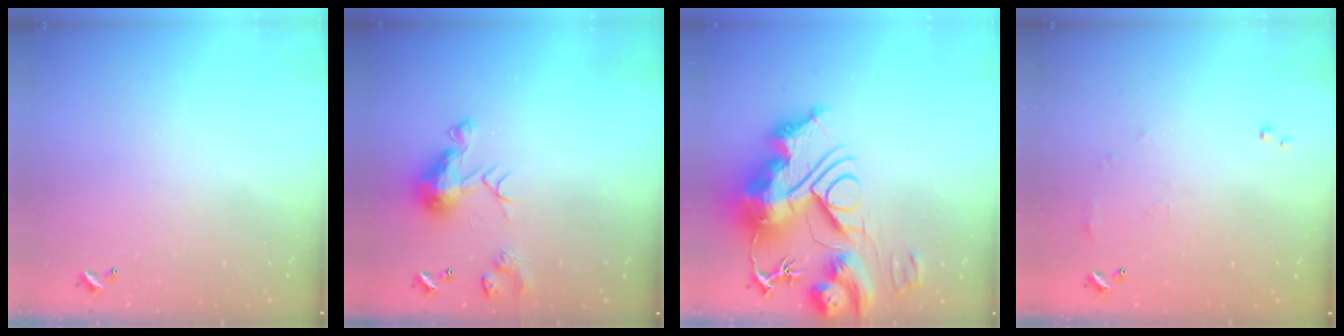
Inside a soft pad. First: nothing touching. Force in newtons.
{"total": 7.8, "press": 7.7, "slide": 0.7}
{"total": 0.5, "press": 0.5, "slide": 0.0}
{"total": 5.4, "press": 5.3, "slide": 0.6}